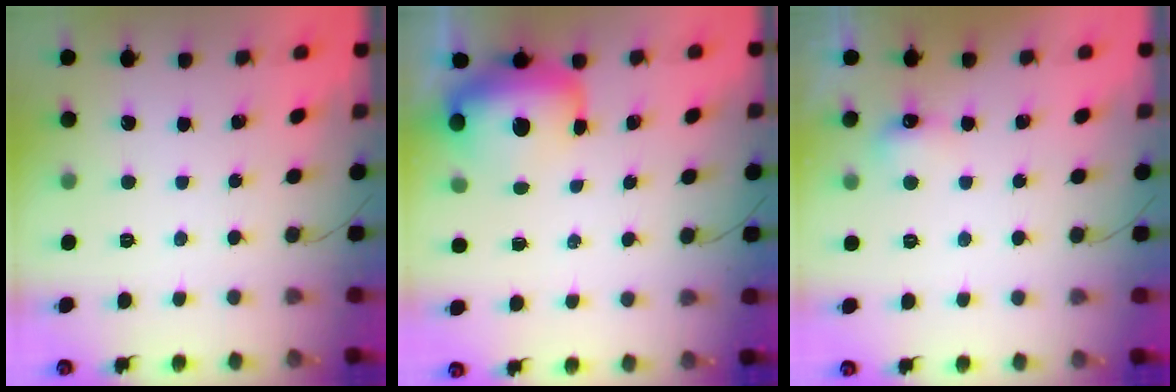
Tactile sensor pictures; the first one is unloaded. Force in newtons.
{"total": 14.1, "press": 13.5, "slide": 4.1}
{"total": 5.2, "press": 5.1, "slide": 0.9}